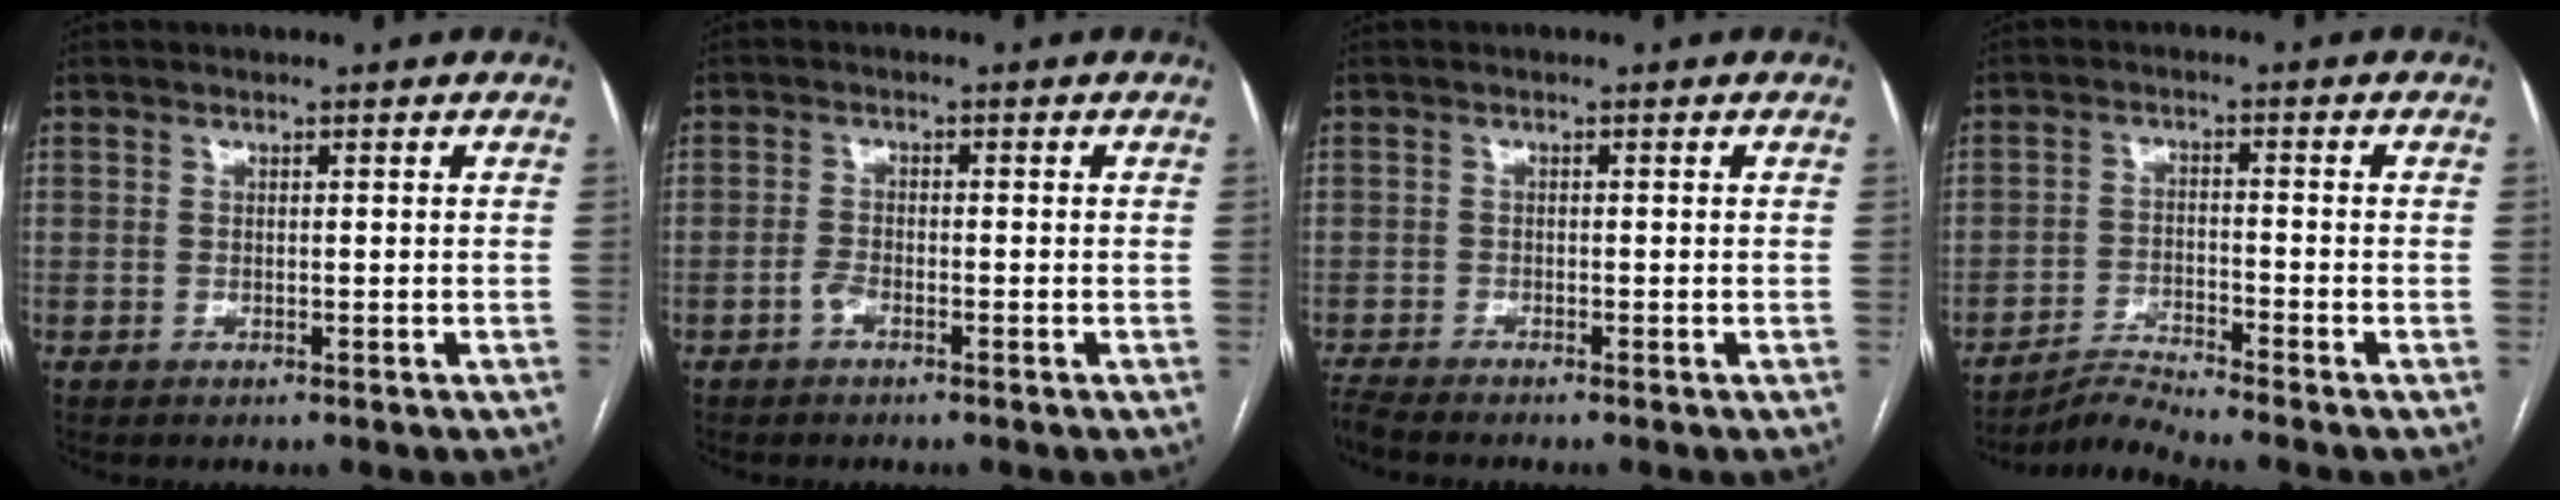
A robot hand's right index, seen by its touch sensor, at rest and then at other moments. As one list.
[{"total": 1.6, "force": [-1.1, 0.5, 1.0], "torque": [-0.022, 0.002, -0.021]}, {"total": 2.5, "force": [-2.3, -0.6, 0.6], "torque": [-0.019, -0.012, -0.047]}, {"total": 4.6, "force": [-4.2, -1.9, -0.1], "torque": [-0.011, -0.020, -0.078]}]